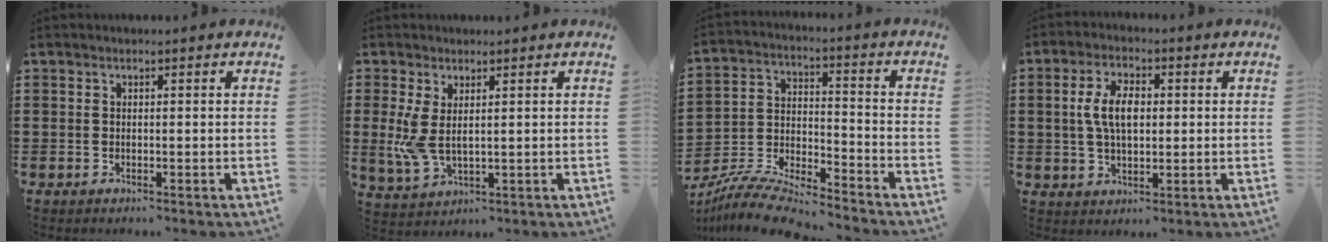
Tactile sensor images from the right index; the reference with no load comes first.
{"total": 4.7, "force": [1.1, 2.0, 4.1], "torque": [-0.103, -0.006, 0.017]}
{"total": 8.8, "force": [-8.3, 0.7, 2.7], "torque": [-0.061, 0.008, -0.167]}
{"total": 6.4, "force": [0.5, 3.1, 5.6], "torque": [-0.128, 0.007, 0.002]}